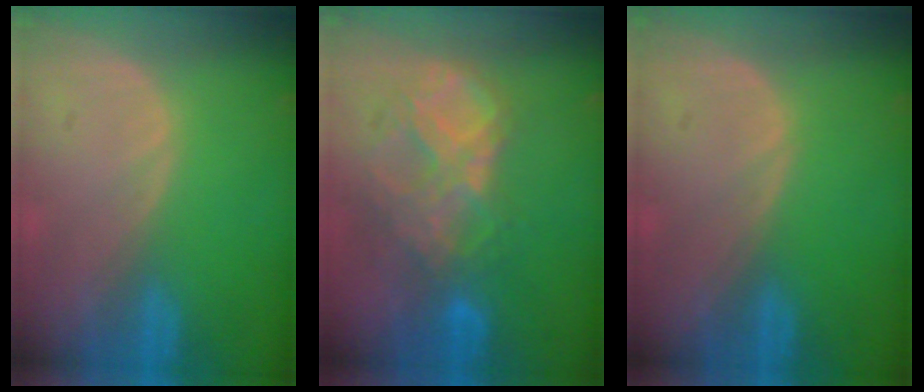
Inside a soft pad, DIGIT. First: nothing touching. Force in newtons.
{"total": 9.1, "press": 7.8, "slide": 4.8}
{"total": 0.0}